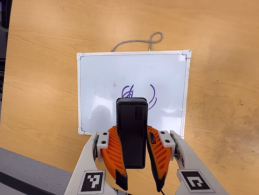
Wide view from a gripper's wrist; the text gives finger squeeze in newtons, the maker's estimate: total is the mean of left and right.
{"total": 12.7, "left": 9.2, "right": 16.2}